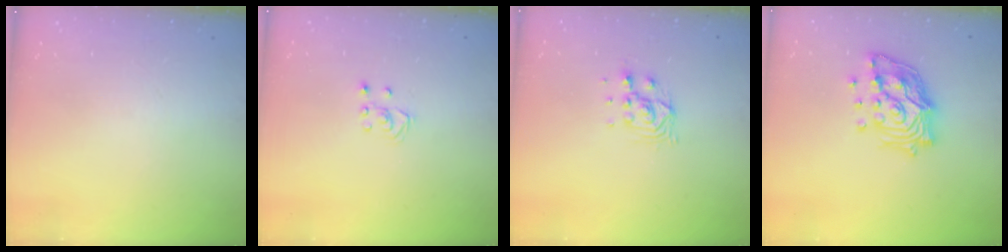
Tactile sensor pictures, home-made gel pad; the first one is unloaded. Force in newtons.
{"total": 2.5, "press": 2.5, "slide": 0.2}
{"total": 6.8, "press": 6.8, "slide": 0.5}
{"total": 15.5, "press": 15.4, "slide": 0.9}